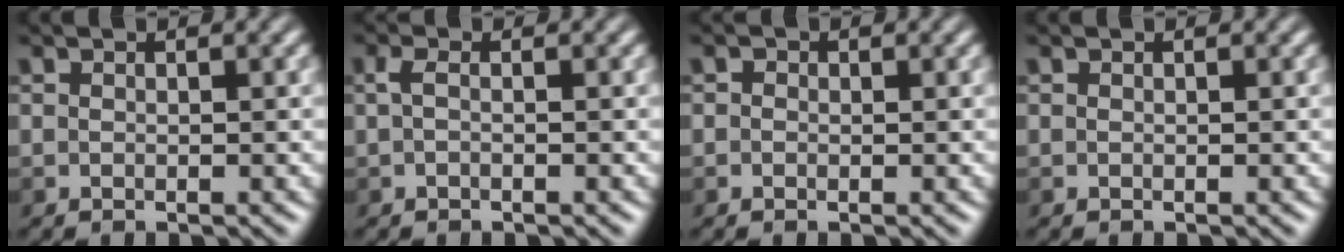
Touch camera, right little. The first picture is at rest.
{"total": 0.8, "force": [-0.1, 0.2, 0.7], "torque": [-0.017, 0.006, -0.002]}
{"total": 1.2, "force": [0.4, 0.9, 0.6], "torque": [0.000, 0.008, -0.007]}
{"total": 0.0}